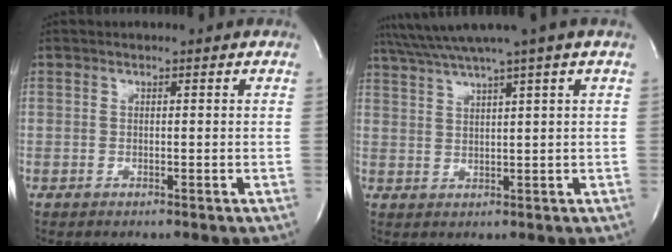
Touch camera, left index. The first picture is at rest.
{"total": 7.0, "force": [5.4, -2.2, 3.8], "torque": [-0.067, 0.016, 0.091]}